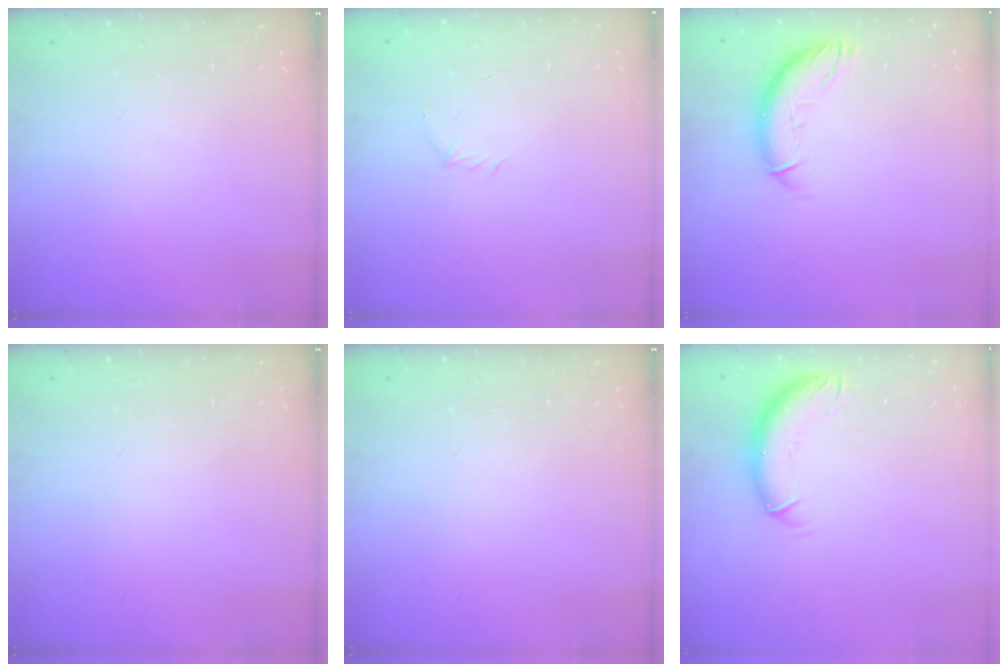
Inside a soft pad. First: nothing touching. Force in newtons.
{"total": 3.7, "press": 3.7, "slide": 0.7}
{"total": 10.9, "press": 10.6, "slide": 2.2}
{"total": 0.0}
{"total": 0.0}
{"total": 9.2, "press": 9.0, "slide": 1.9}